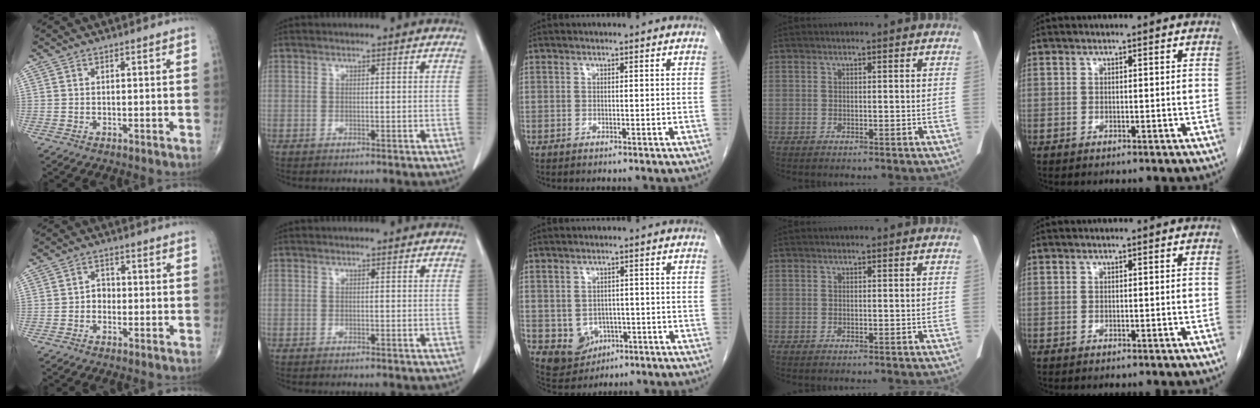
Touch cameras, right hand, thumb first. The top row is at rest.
{"thumb": {"total": 2.4, "force": [-0.6, 1.9, 1.2], "torque": [-0.002, 0.009, -0.017]}, "middle": {"total": 5.1, "force": [-1.5, 4.5, 1.9], "torque": [-0.034, 0.005, -0.006]}}